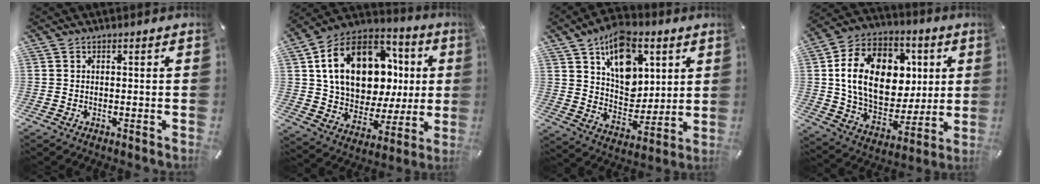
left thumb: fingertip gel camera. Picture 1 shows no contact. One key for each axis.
{"total": 20.7, "fx": 6.6, "fy": 14.7, "fz": 13.0, "tx": -0.219, "ty": -0.022, "tz": 0.124}
{"total": 14.8, "fx": 7.6, "fy": 10.2, "fz": 7.5, "tx": -0.114, "ty": -0.042, "tz": 0.141}
{"total": 20.7, "fx": 3.5, "fy": 15.5, "fz": 13.3, "tx": -0.248, "ty": 0.000, "tz": 0.065}